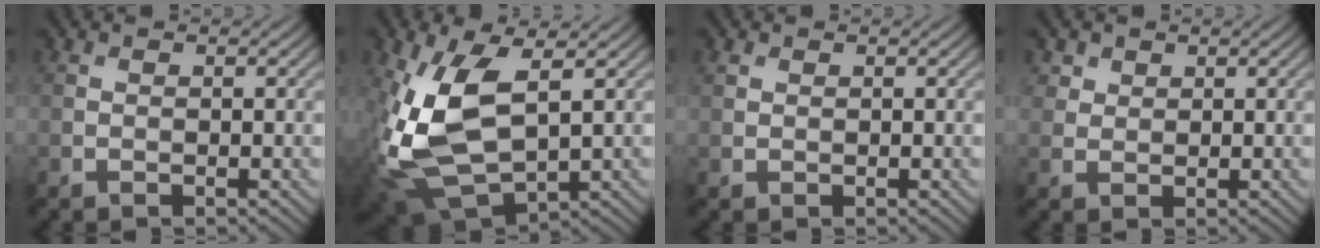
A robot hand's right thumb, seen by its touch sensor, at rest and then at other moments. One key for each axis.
{"total": 14.0, "fx": 1.0, "fy": 7.3, "fz": 11.8, "tx": -0.290, "ty": -0.019, "tz": 0.022}
{"total": 0.7, "fx": 0.5, "fy": 0.5, "fz": 0.2, "tx": -0.008, "ty": -0.001, "tz": 0.012}
{"total": 2.4, "fx": 1.5, "fy": 1.8, "fz": 0.6, "tx": -0.017, "ty": -0.009, "tz": 0.037}